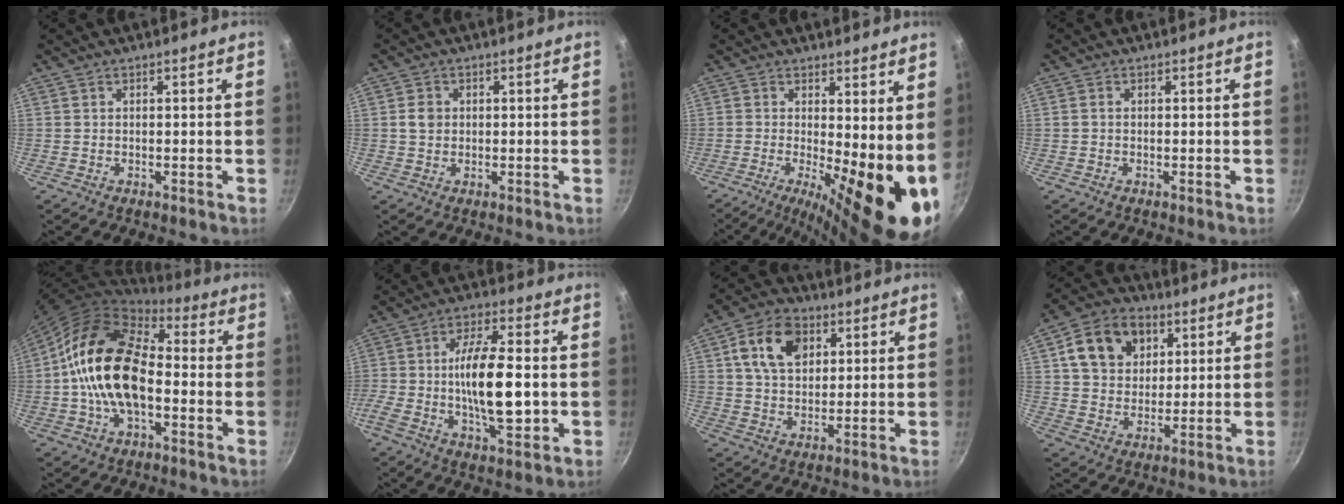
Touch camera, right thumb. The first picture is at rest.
{"total": 2.8, "force": [0.3, 2.4, 1.5], "torque": [-0.018, 0.004, 0.002]}
{"total": 14.1, "force": [-1.1, 4.3, 13.4], "torque": [-0.168, -0.018, -0.014]}
{"total": 0.7, "force": [0.0, 0.6, 0.5], "torque": [-0.008, 0.004, -0.002]}
{"total": 18.6, "force": [-1.3, 11.4, 14.6], "torque": [-0.237, 0.034, -0.040]}
{"total": 16.5, "force": [-1.4, 6.3, 15.2], "torque": [-0.270, 0.016, -0.030]}
{"total": 12.0, "force": [4.0, 8.5, 7.6], "torque": [-0.110, 0.002, 0.062]}
{"total": 14.3, "force": [4.7, 11.8, 6.6], "torque": [-0.088, 0.001, 0.069]}